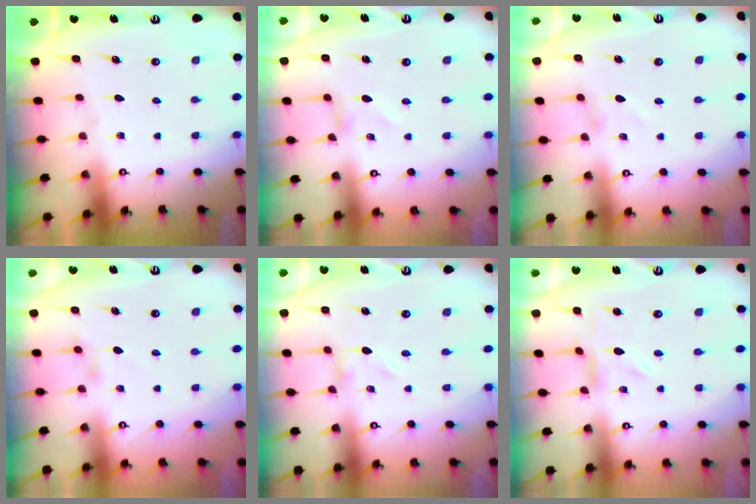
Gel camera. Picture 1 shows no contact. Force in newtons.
{"total": 0.9, "press": 0.9, "slide": 0.4}
{"total": 0.0}
{"total": 1.6, "press": 1.6, "slide": 0.3}
{"total": 0.0}
{"total": 0.0}